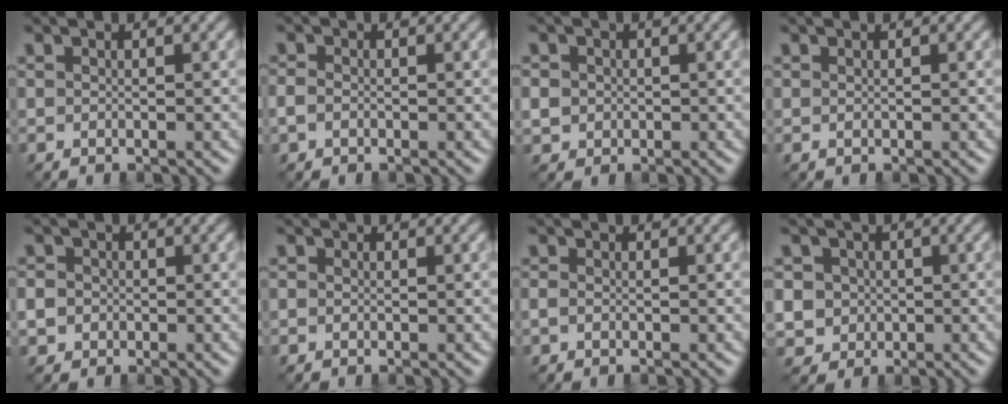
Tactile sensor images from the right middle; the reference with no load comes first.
{"total": 1.3, "force": [-0.3, 0.9, 0.8], "torque": [-0.020, 0.000, -0.011]}
{"total": 2.9, "force": [0.2, 2.6, 1.1], "torque": [-0.020, 0.014, -0.006]}
{"total": 0.0}
{"total": 4.4, "force": [-0.8, 4.0, 1.6], "torque": [-0.039, 0.011, -0.037]}
{"total": 0.6, "force": [-0.2, 0.5, 0.2], "torque": [-0.003, -0.003, -0.004]}
{"total": 0.8, "force": [-0.2, 0.6, 0.6], "torque": [-0.015, 0.000, -0.007]}
{"total": 5.6, "force": [0.4, 5.3, 1.8], "torque": [-0.047, 0.029, -0.007]}